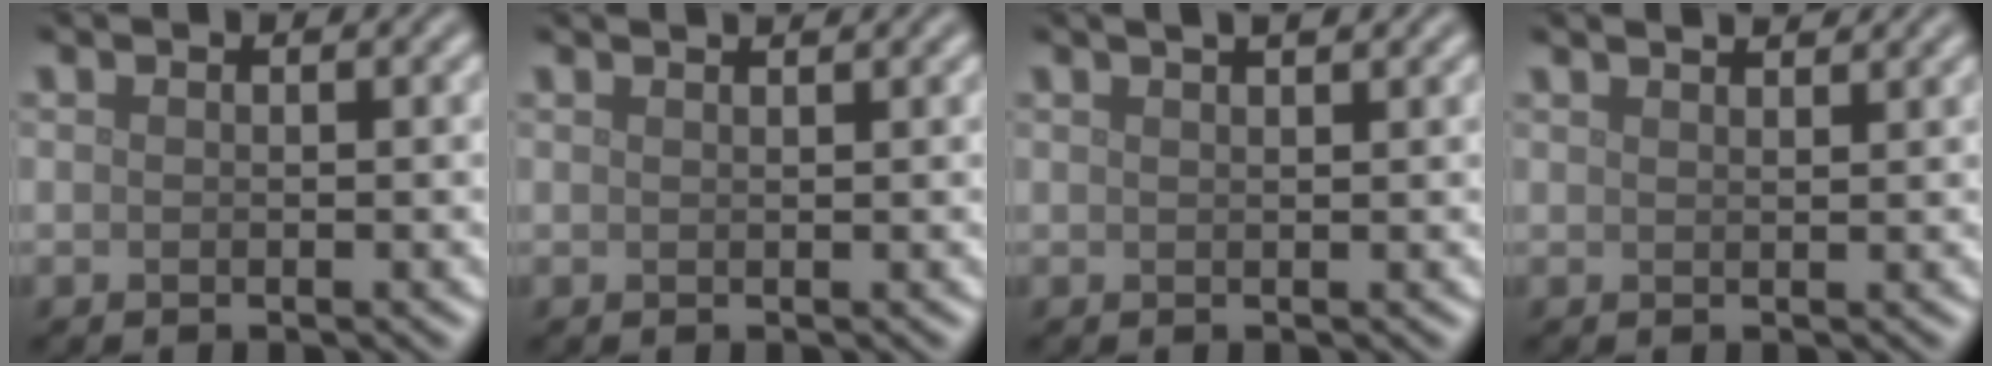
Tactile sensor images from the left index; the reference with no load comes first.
{"total": 2.3, "force": [1.9, 0.9, 1.1], "torque": [0.003, 0.006, -0.005]}
{"total": 3.7, "force": [2.4, 1.6, 2.4], "torque": [-0.003, 0.019, 0.002]}
{"total": 3.5, "force": [2.9, 1.2, 1.7], "torque": [-0.004, 0.022, 0.008]}